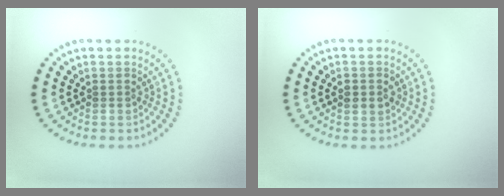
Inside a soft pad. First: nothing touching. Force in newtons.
{"total": 1.4, "press": 1.4, "slide": 0.1}